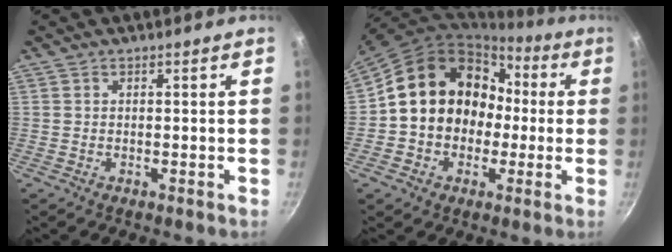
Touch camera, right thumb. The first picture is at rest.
{"total": 17.9, "force": [0.0, 15.0, 9.8], "torque": [-0.134, 0.057, 0.001]}